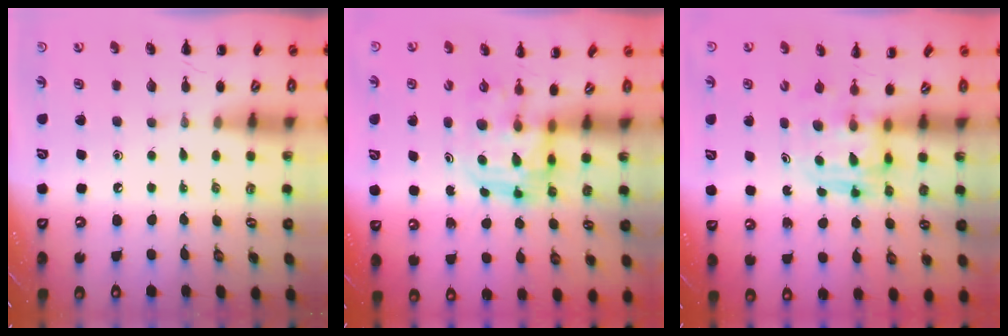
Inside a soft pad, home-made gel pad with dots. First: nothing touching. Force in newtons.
{"total": 4.6, "press": 4.5, "slide": 1.0}
{"total": 3.8, "press": 3.8, "slide": 0.2}